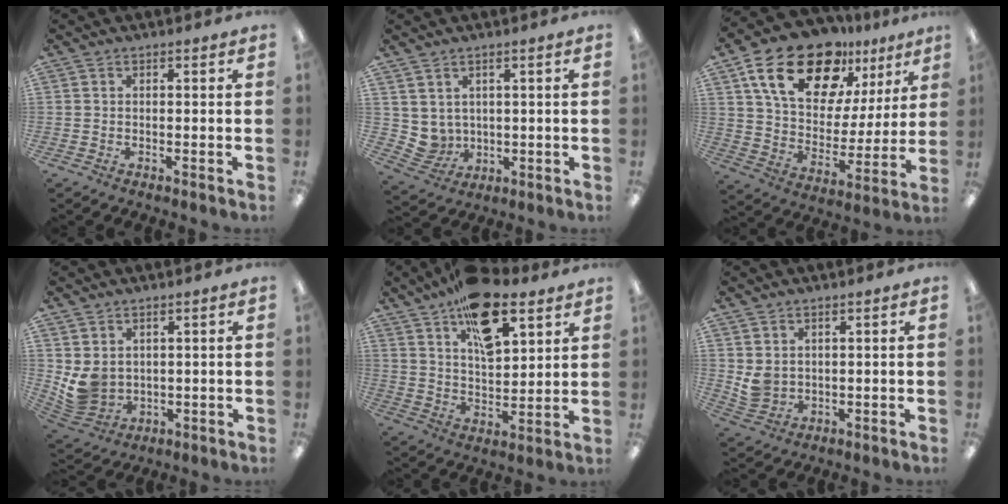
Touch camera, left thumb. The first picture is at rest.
{"total": 4.5, "force": [2.6, 3.6, 0.4], "torque": [-0.032, -0.015, 0.054]}
{"total": 21.9, "force": [13.8, 11.9, 12.0], "torque": [-0.207, -0.068, 0.247]}
{"total": 6.3, "force": [2.3, 5.2, 2.8], "torque": [-0.073, -0.017, 0.047]}
{"total": 17.4, "force": [10.9, 8.3, 10.8], "torque": [-0.168, -0.048, 0.187]}
{"total": 4.1, "force": [2.2, 3.1, 1.6], "torque": [-0.027, -0.007, 0.045]}